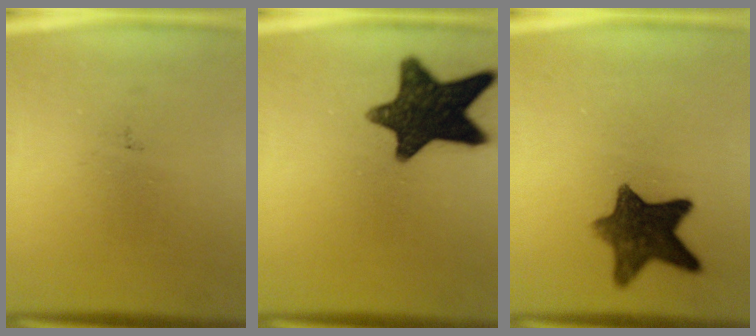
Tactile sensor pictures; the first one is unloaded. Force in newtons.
{"total": 14.6}
{"total": 10.2}